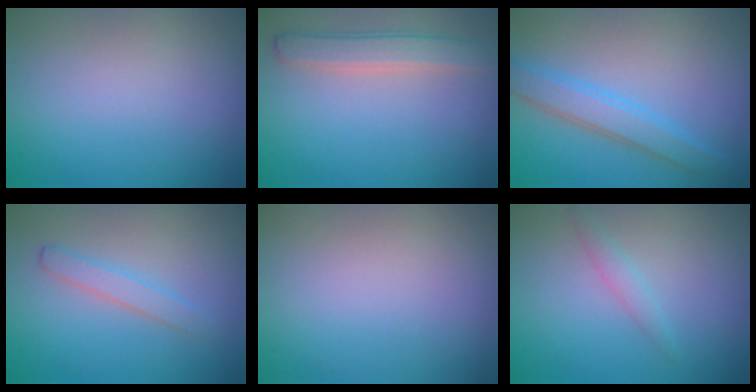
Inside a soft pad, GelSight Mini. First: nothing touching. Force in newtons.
{"total": 2.8, "press": 2.8, "slide": 0.1}
{"total": 3.1, "press": 3.1, "slide": 0.1}
{"total": 1.6, "press": 1.6, "slide": 0.0}
{"total": 0.0}
{"total": 1.2, "press": 1.2, "slide": 0.0}